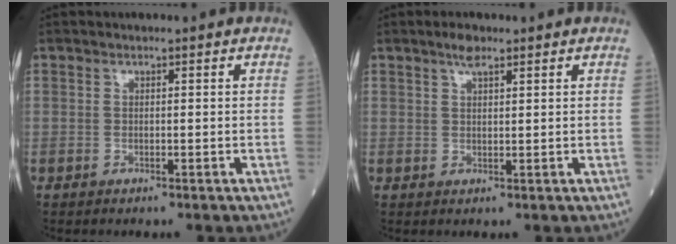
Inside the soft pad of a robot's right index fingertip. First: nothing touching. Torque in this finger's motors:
{"motor_torque": [-0.05, -0.15, 0.10, 0.03]}